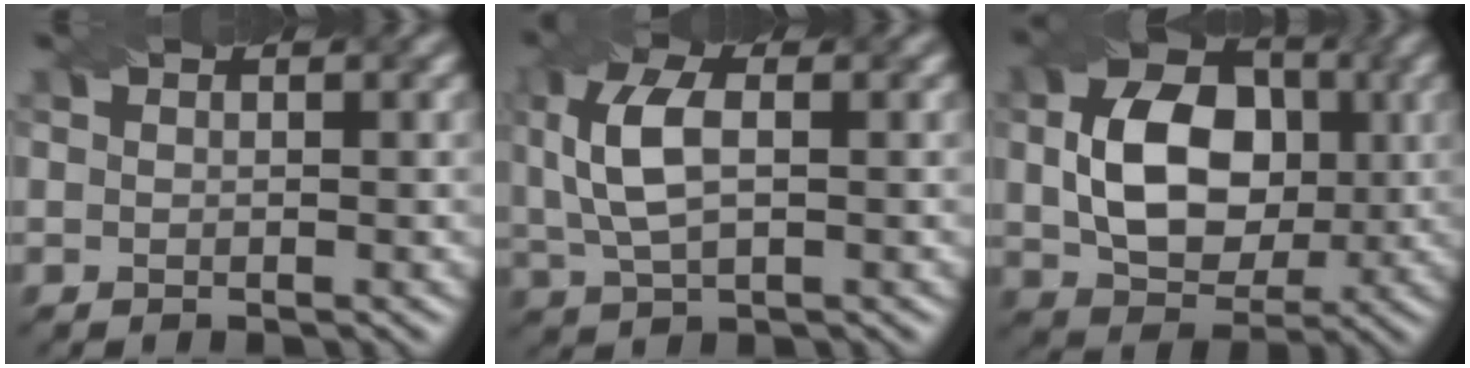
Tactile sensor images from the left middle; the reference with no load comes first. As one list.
[{"total": 5.9, "force": [1.0, 3.0, 5.0], "torque": [-0.117, 0.011, 0.018]}, {"total": 9.5, "force": [0.7, 6.8, 6.6], "torque": [-0.134, 0.001, 0.017]}]